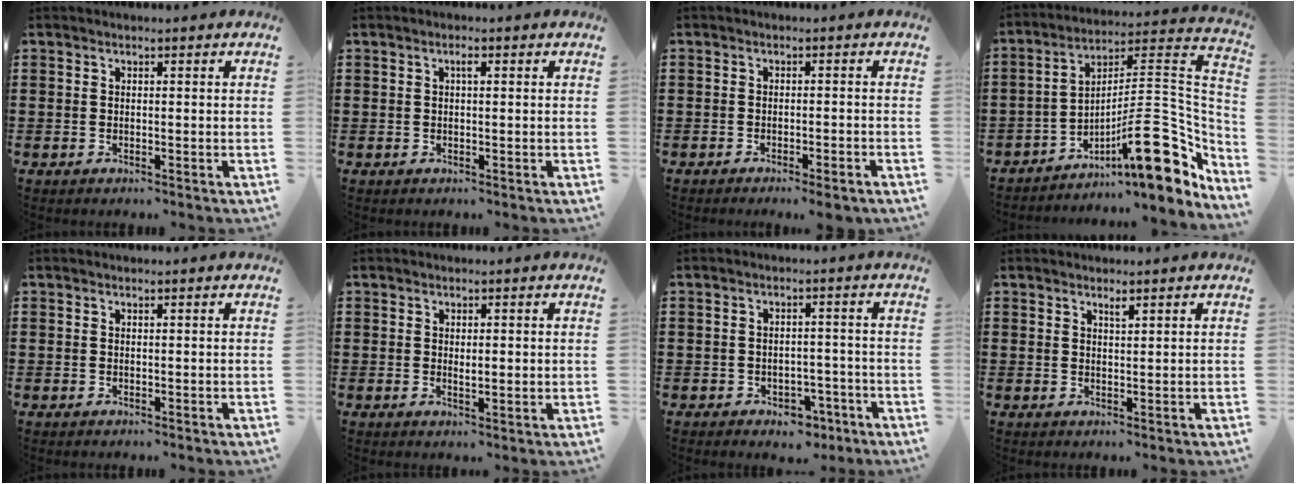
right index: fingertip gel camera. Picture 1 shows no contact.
{"total": 1.2, "force": [0.3, 0.3, 1.1], "torque": [-0.022, 0.003, 0.004]}
{"total": 1.7, "force": [-1.4, -0.1, 0.8], "torque": [-0.015, 0.000, -0.027]}
{"total": 19.2, "force": [-8.2, 5.7, 16.4], "torque": [-0.234, 0.012, -0.132]}
{"total": 0.0}
{"total": 1.2, "force": [0.3, 0.4, 1.1], "torque": [-0.021, 0.004, 0.004]}
{"total": 3.1, "force": [-2.5, 1.6, 0.9], "torque": [-0.019, 0.005, -0.050]}
{"total": 1.2, "force": [0.9, 0.2, 0.7], "torque": [-0.016, 0.000, 0.016]}